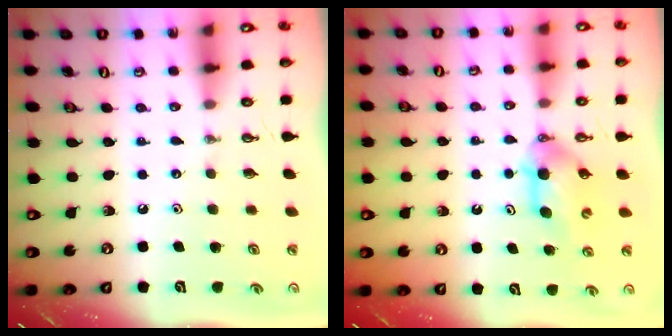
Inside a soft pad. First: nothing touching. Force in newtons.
{"total": 5.4, "press": 5.2, "slide": 1.4}